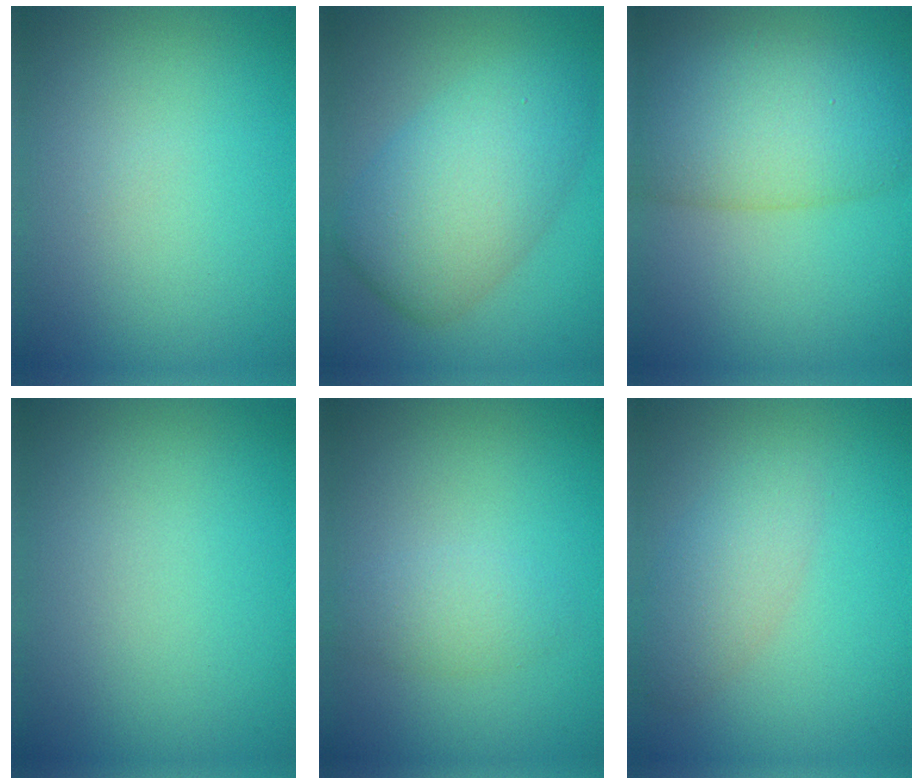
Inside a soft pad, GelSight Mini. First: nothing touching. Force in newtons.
{"total": 7.3, "press": 7.3, "slide": 0.4}
{"total": 8.2, "press": 8.2, "slide": 0.3}
{"total": 0.0}
{"total": 1.9, "press": 1.9, "slide": 0.1}
{"total": 3.0, "press": 3.0, "slide": 0.1}